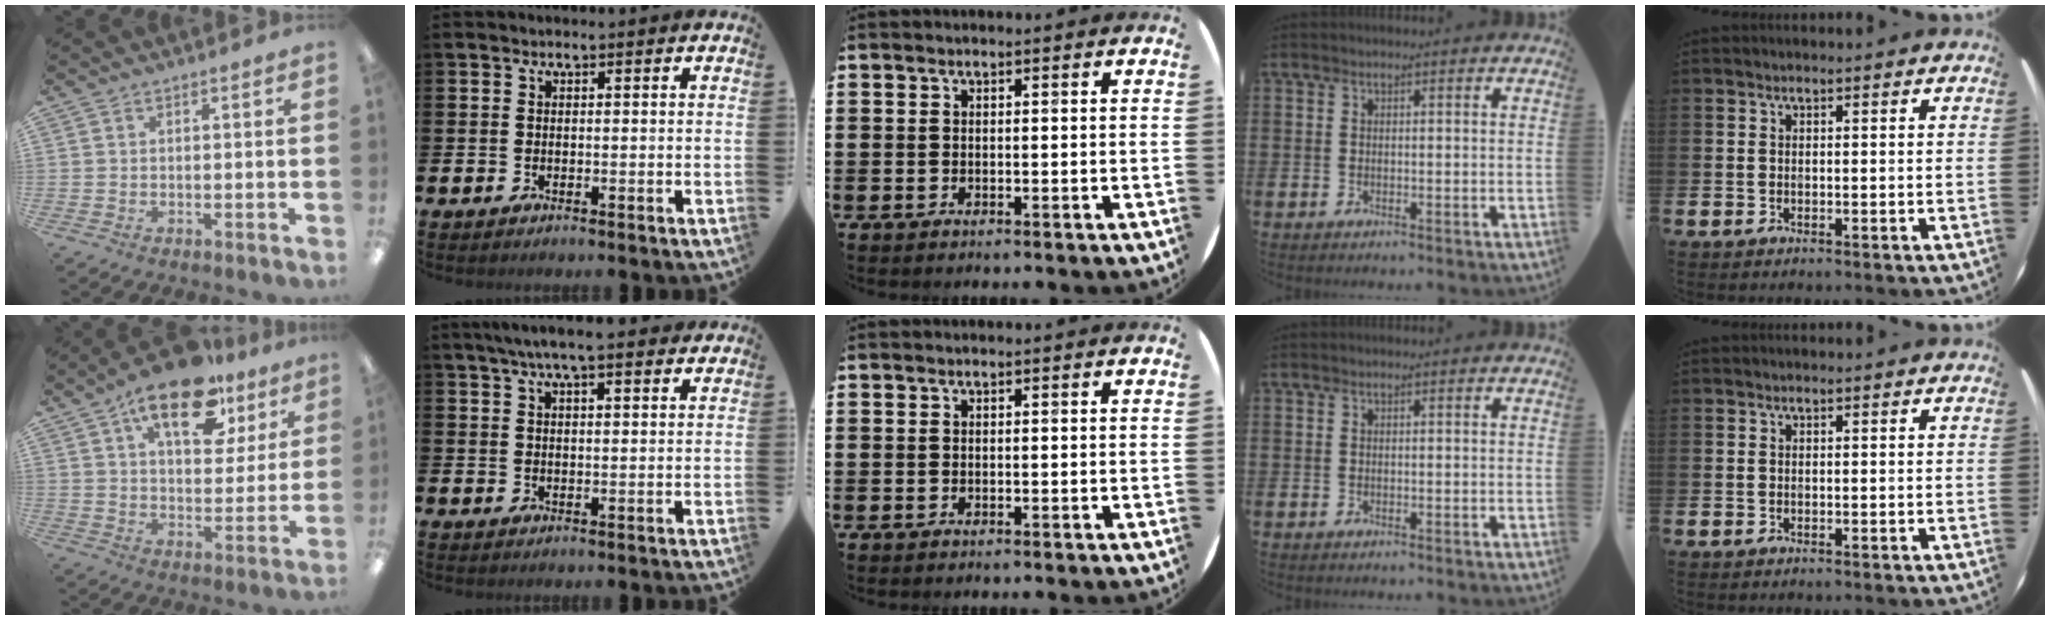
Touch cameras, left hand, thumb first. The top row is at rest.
{"thumb": {"total": 17.6, "force": [10.7, 8.4, 11.1], "torque": [-0.167, -0.044, 0.179]}, "index": {"total": 5.8, "force": [4.9, 0.9, 2.9], "torque": [-0.060, -0.010, 0.086]}}